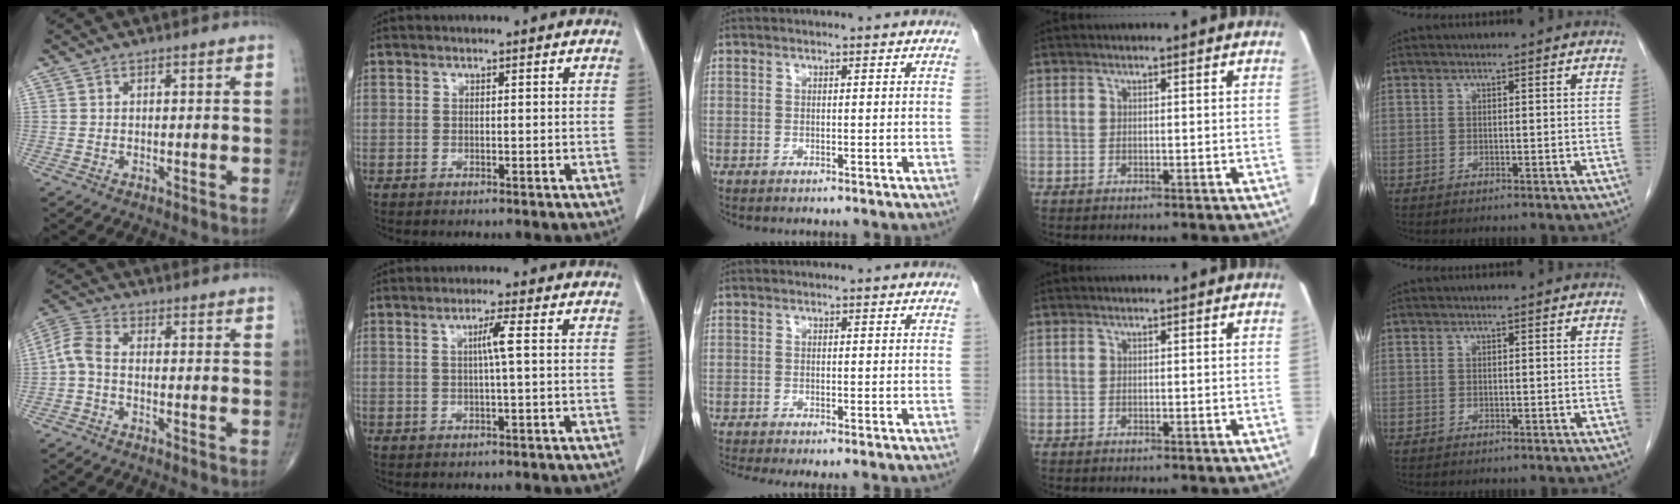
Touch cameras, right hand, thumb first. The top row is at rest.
{"thumb": {"total": 4.8, "force": [-1.3, 2.4, 3.9], "torque": [-0.093, 0.018, -0.040]}, "index": {"total": 2.8, "force": [0.4, -0.6, 2.7], "torque": [-0.051, 0.001, 0.006]}, "middle": {"total": 2.3, "force": [-1.8, 0.0, 1.3], "torque": [-0.024, -0.006, -0.031]}}